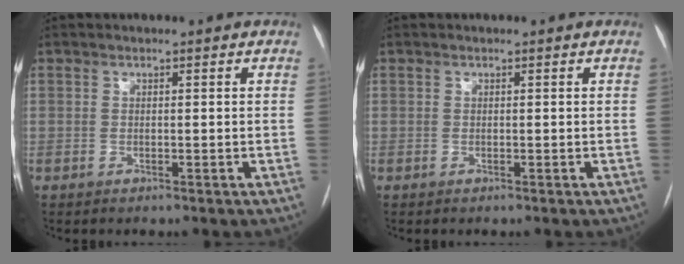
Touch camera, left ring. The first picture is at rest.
{"total": 0.0}